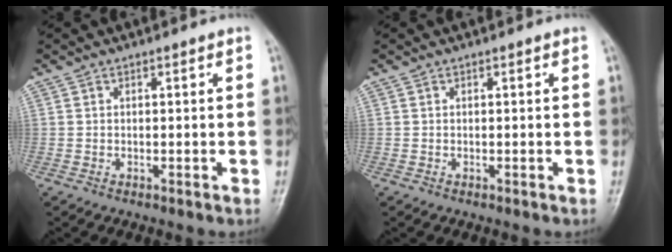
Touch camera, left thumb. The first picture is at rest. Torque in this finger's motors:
{"motor_torque": [0.00, 0.00, -0.01, -0.01, 0.00]}